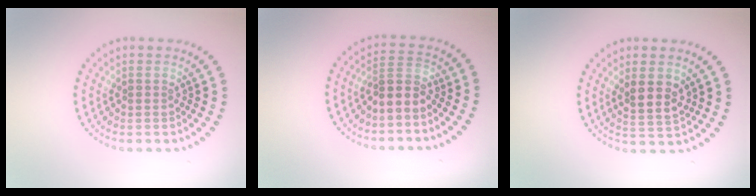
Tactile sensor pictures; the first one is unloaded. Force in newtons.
{"total": 2.5, "press": 2.1, "slide": 1.3}
{"total": 2.7, "press": 2.5, "slide": 1.2}